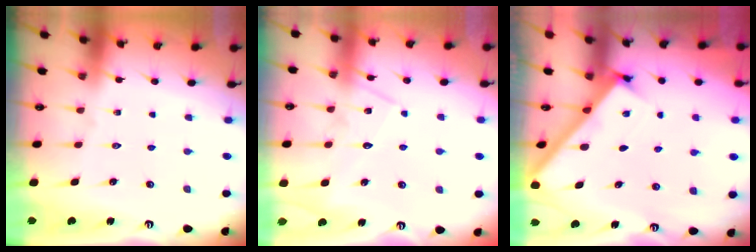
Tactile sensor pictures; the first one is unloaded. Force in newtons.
{"total": 9.5, "press": 9.5, "slide": 0.6}
{"total": 2.5, "press": 2.5, "slide": 0.3}